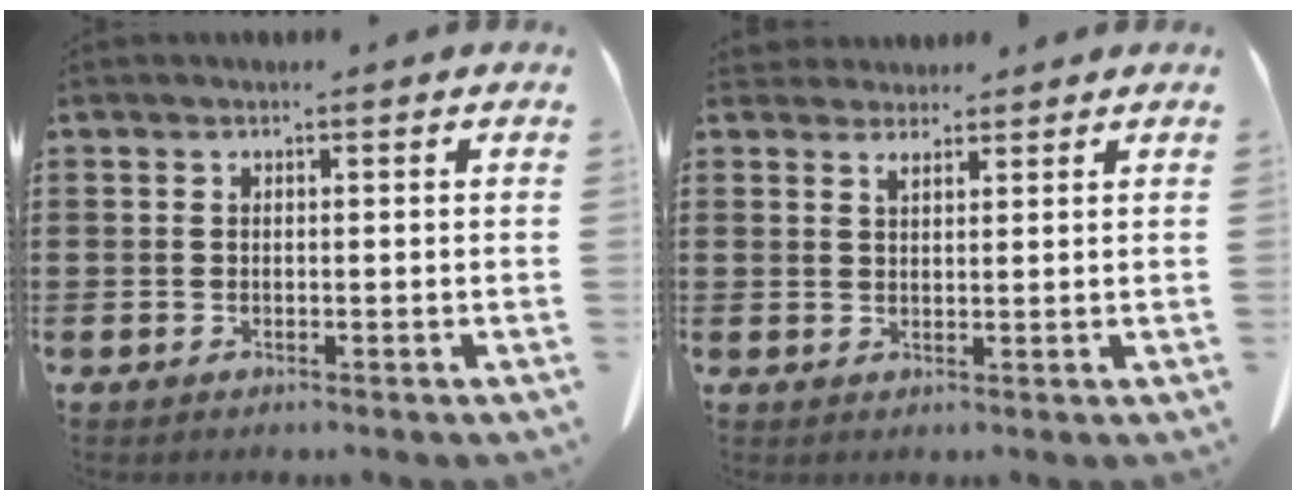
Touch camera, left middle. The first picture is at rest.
{"total": 2.2, "force": [2.0, 0.6, 0.6], "torque": [-0.009, -0.004, 0.038]}